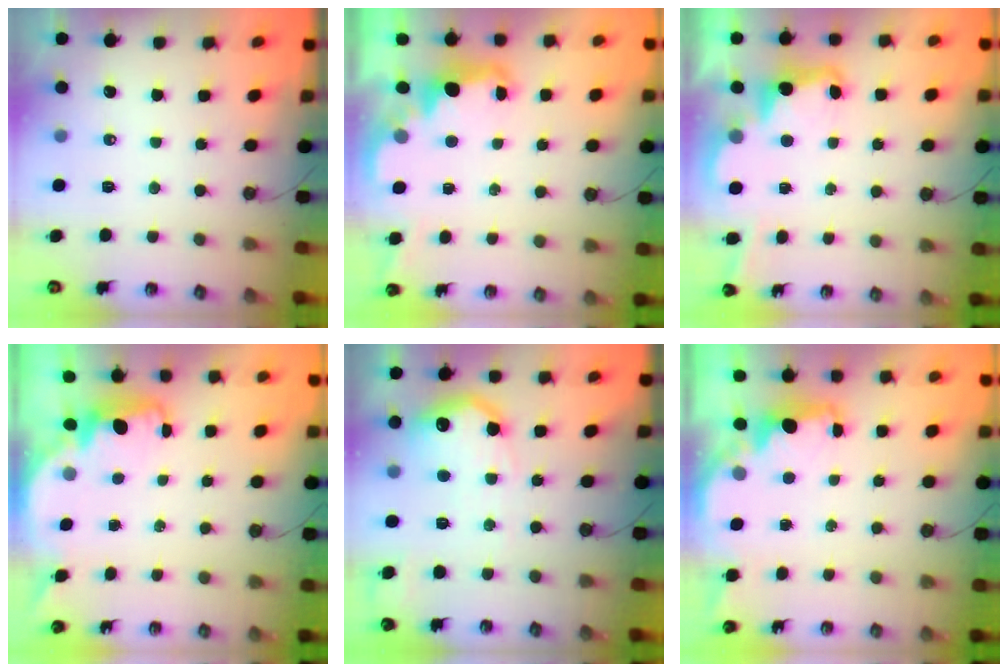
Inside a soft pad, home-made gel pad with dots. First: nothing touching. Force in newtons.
{"total": 2.9, "press": 2.8, "slide": 0.9}
{"total": 3.6, "press": 3.6, "slide": 0.5}
{"total": 2.2, "press": 2.1, "slide": 0.7}
{"total": 15.9, "press": 15.9, "slide": 1.1}
{"total": 2.2, "press": 2.1, "slide": 0.6}